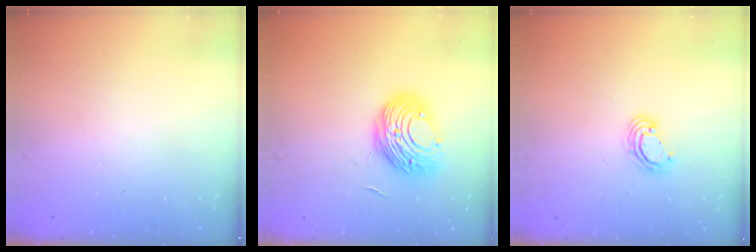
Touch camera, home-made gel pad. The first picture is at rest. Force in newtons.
{"total": 11.4, "press": 11.3, "slide": 0.5}
{"total": 4.8, "press": 4.8, "slide": 0.3}